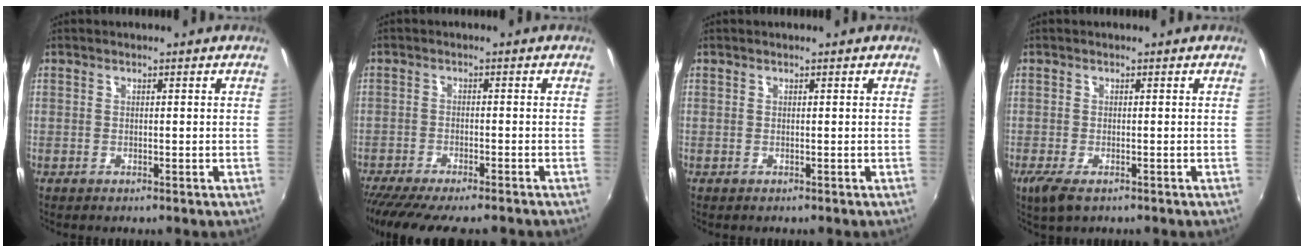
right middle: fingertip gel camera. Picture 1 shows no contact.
{"total": 11.3, "force": [-9.7, 1.5, 5.7], "torque": [-0.124, -0.038, -0.154]}
{"total": 0.0}
{"total": 4.2, "force": [-2.5, 1.4, 3.0], "torque": [-0.067, -0.016, -0.043]}